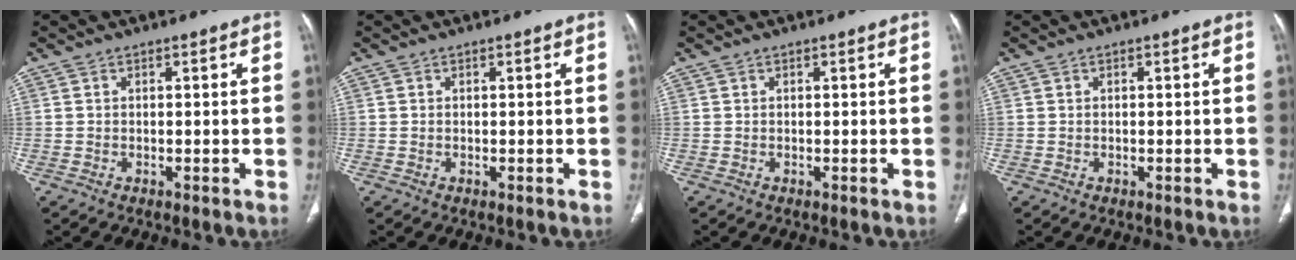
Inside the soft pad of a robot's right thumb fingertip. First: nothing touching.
{"total": 0.0}
{"total": 0.0}
{"total": 0.0}